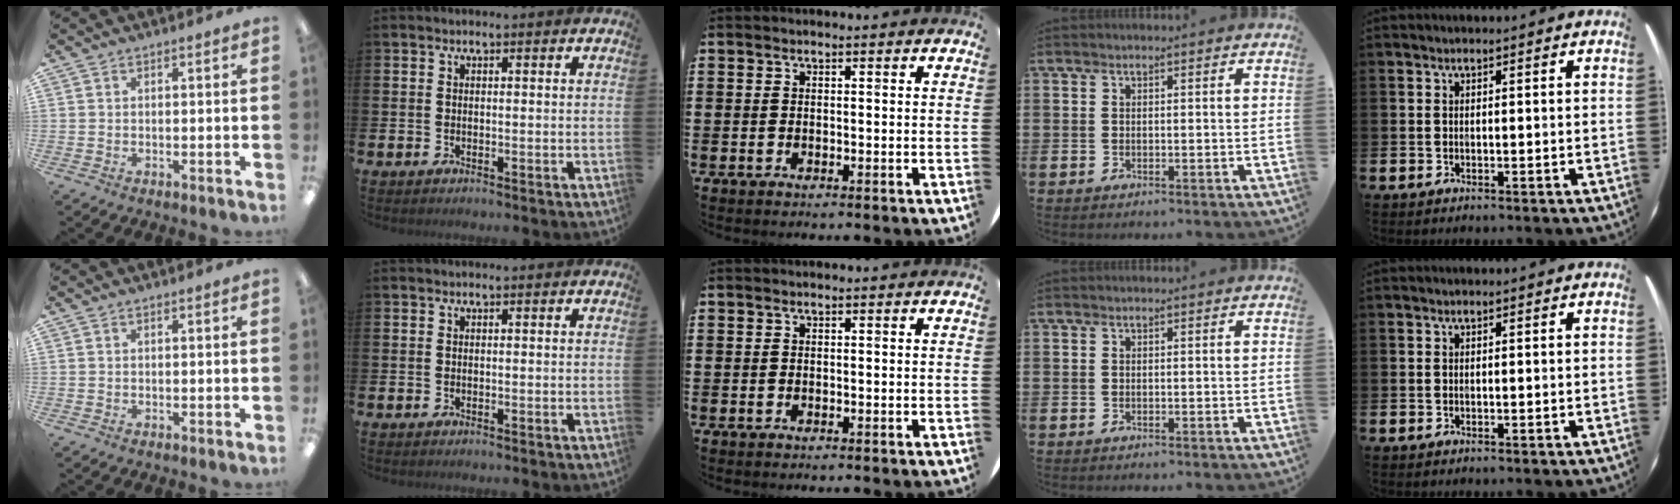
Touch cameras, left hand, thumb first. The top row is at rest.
{}